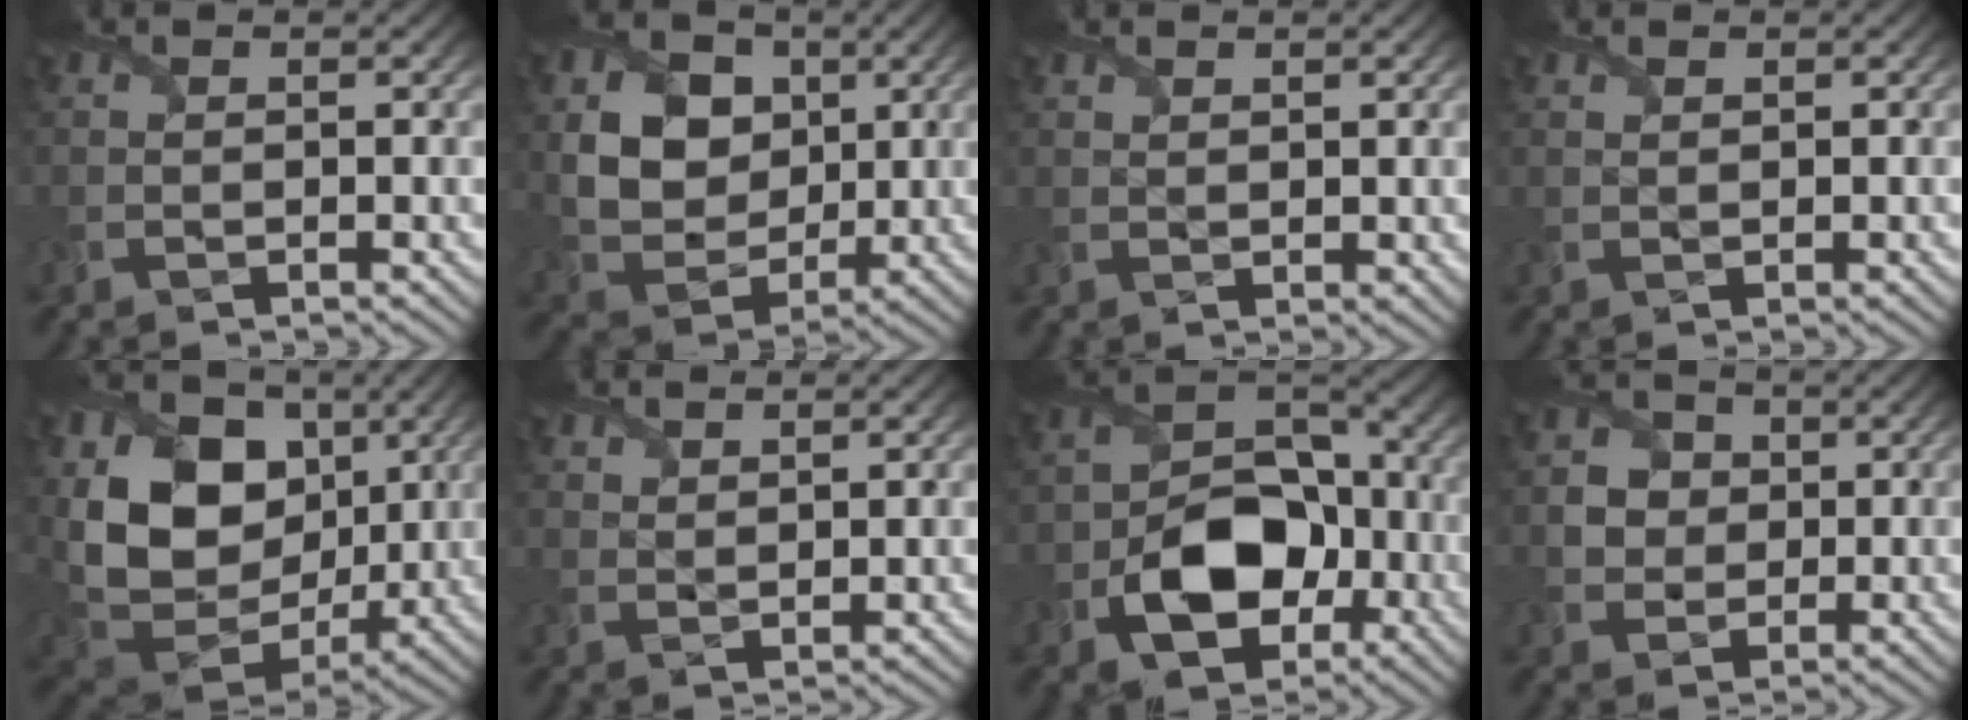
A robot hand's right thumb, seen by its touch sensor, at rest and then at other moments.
{"total": 10.2, "force": [2.5, 8.0, 5.8], "torque": [-0.150, -0.006, 0.044]}
{"total": 1.4, "force": [1.3, 0.5, 0.3], "torque": [-0.008, -0.001, 0.028]}
{"total": 0.8, "force": [0.8, 0.0, 0.1], "torque": [-0.004, 0.001, 0.017]}
{"total": 16.1, "force": [3.3, 12.1, 10.1], "torque": [-0.220, -0.002, 0.074]}
{"total": 2.4, "force": [2.2, 0.7, 0.6], "torque": [-0.015, 0.001, 0.051]}
{"total": 11.1, "force": [-3.9, 7.5, 7.1], "torque": [-0.130, -0.009, -0.069]}
{"total": 3.7, "force": [0.6, 3.4, 1.3], "torque": [-0.034, 0.004, 0.002]}